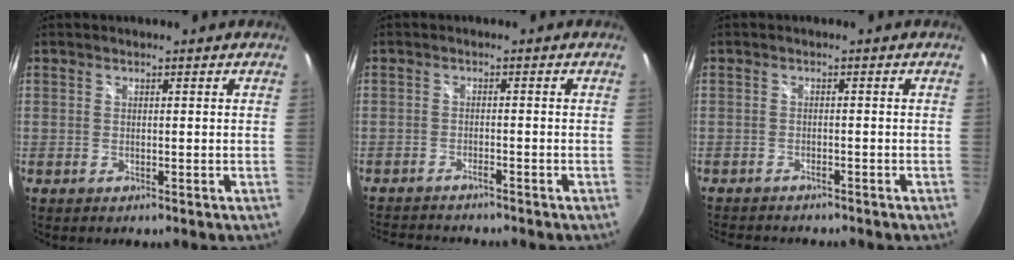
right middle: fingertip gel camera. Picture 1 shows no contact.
{"total": 7.3, "force": [-6.7, 1.1, 2.6], "torque": [-0.065, -0.011, -0.106]}
{"total": 5.8, "force": [-5.3, 1.4, 2.0], "torque": [-0.050, -0.013, -0.080]}